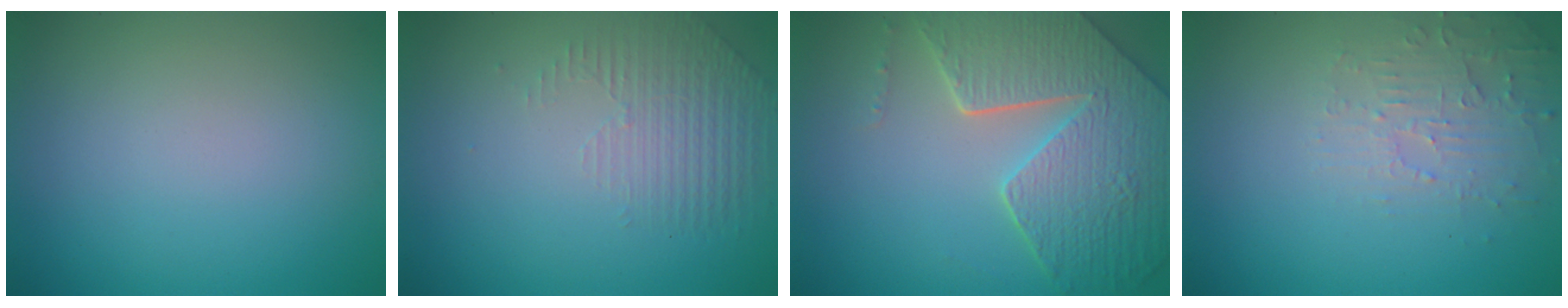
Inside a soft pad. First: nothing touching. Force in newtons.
{"total": 1.5, "press": 0.9, "slide": 1.2}
{"total": 8.5, "press": 6.1, "slide": 5.8}
{"total": 2.8, "press": 2.7, "slide": 0.6}